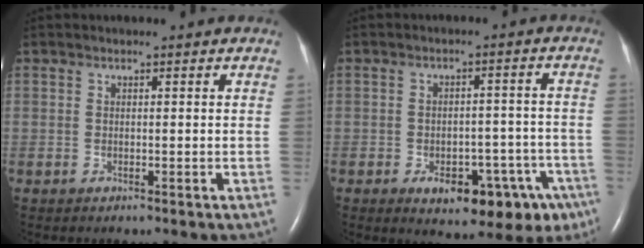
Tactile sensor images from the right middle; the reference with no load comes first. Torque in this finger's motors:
{"motor_torque": [0.54, -0.47, 0.24, 0.06]}